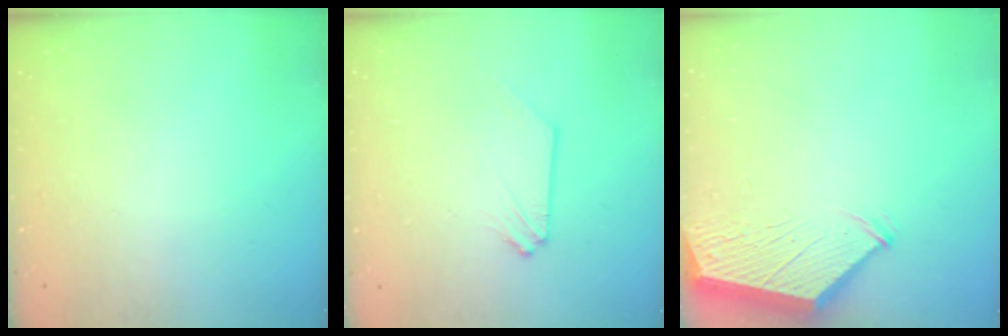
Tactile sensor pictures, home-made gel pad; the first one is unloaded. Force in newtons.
{"total": 0.0}
{"total": 3.3, "press": 3.3, "slide": 0.5}